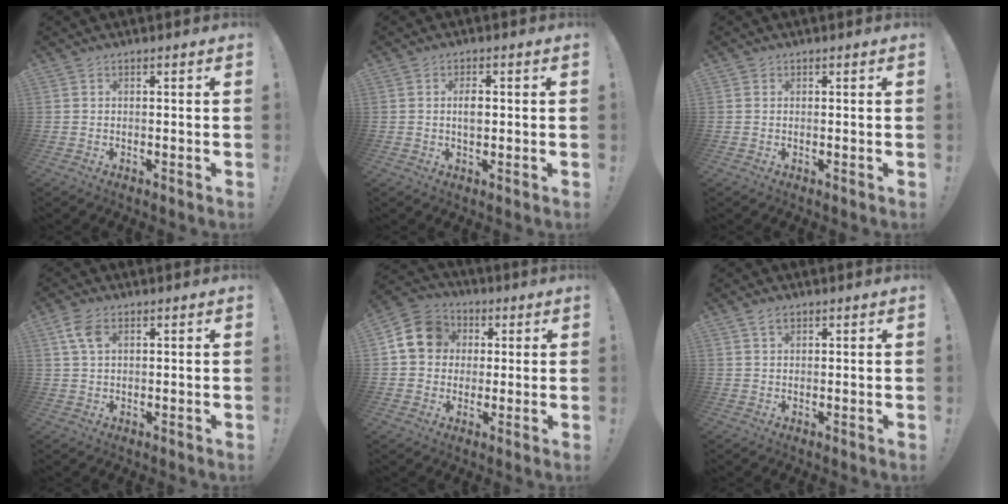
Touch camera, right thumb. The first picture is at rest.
{"total": 3.3, "force": [0.2, 1.9, 2.7], "torque": [-0.047, 0.000, -0.003]}
{"total": 0.5, "force": [0.3, 0.4, -0.1], "torque": [0.006, -0.001, 0.004]}
{"total": 5.6, "force": [2.2, 3.1, 4.1], "torque": [-0.075, 0.002, 0.044]}
{"total": 13.2, "force": [2.7, 11.5, 5.9], "torque": [-0.081, 0.006, 0.057]}
{"total": 2.3, "force": [1.5, 1.2, 1.2], "torque": [-0.017, -0.005, 0.027]}